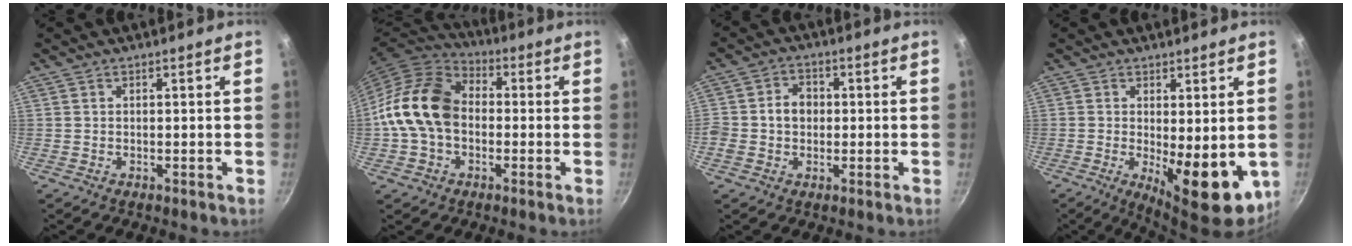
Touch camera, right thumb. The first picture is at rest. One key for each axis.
{"total": 15.2, "fx": -0.8, "fy": 11.2, "fz": 10.2, "tx": -0.162, "ty": 0.033, "tz": -0.030}
{"total": 5.7, "fx": -0.1, "fy": 4.8, "fz": 2.9, "tx": -0.025, "ty": 0.011, "tz": -0.013}
{"total": 11.5, "fx": -1.5, "fy": 4.4, "fz": 10.5, "tx": -0.121, "ty": -0.010, "tz": -0.006}